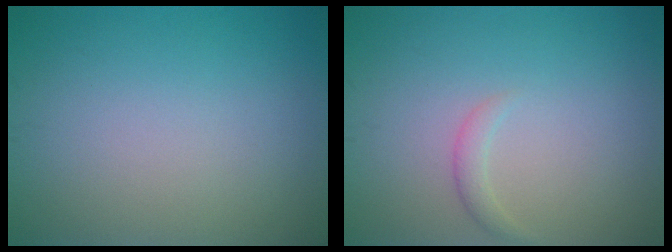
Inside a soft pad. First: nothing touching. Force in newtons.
{"total": 1.1, "press": 1.1, "slide": 0.1}